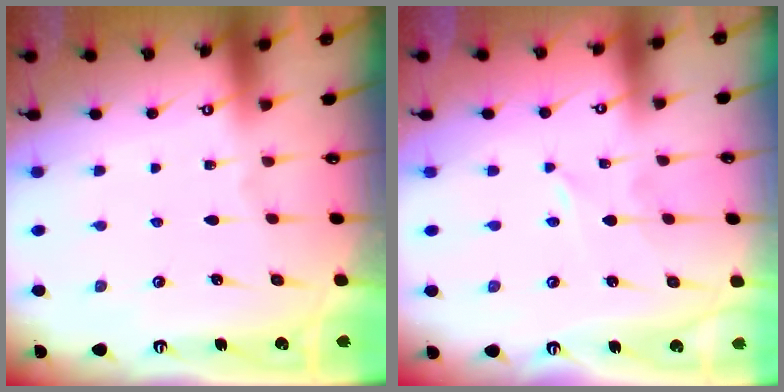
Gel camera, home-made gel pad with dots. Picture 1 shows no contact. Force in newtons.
{"total": 0.0}